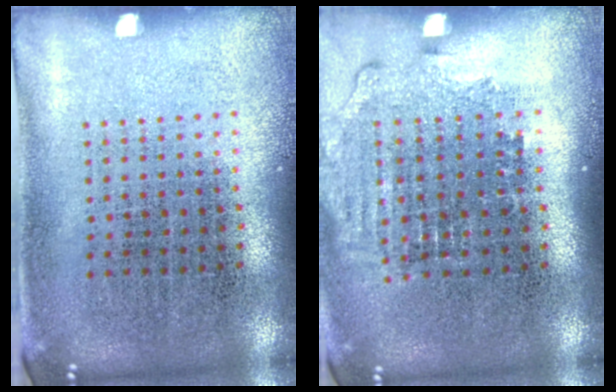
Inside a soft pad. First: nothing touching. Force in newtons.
{"total": 1.4, "press": 1.2, "slide": 0.6}